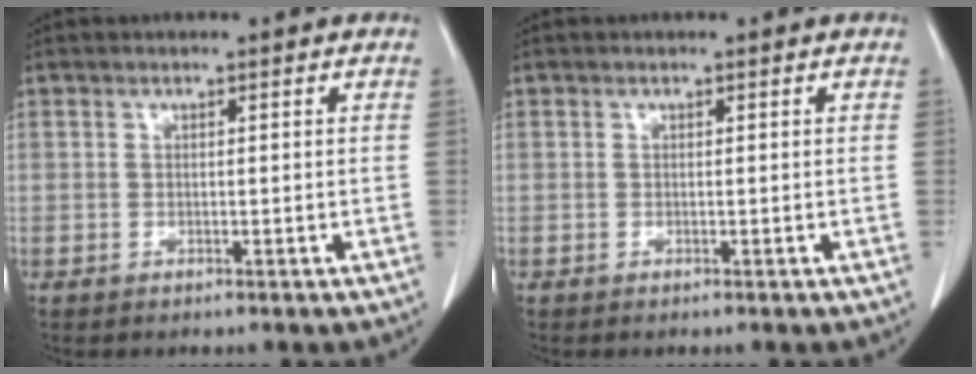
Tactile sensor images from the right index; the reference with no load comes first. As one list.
[{"total": 0.0}]